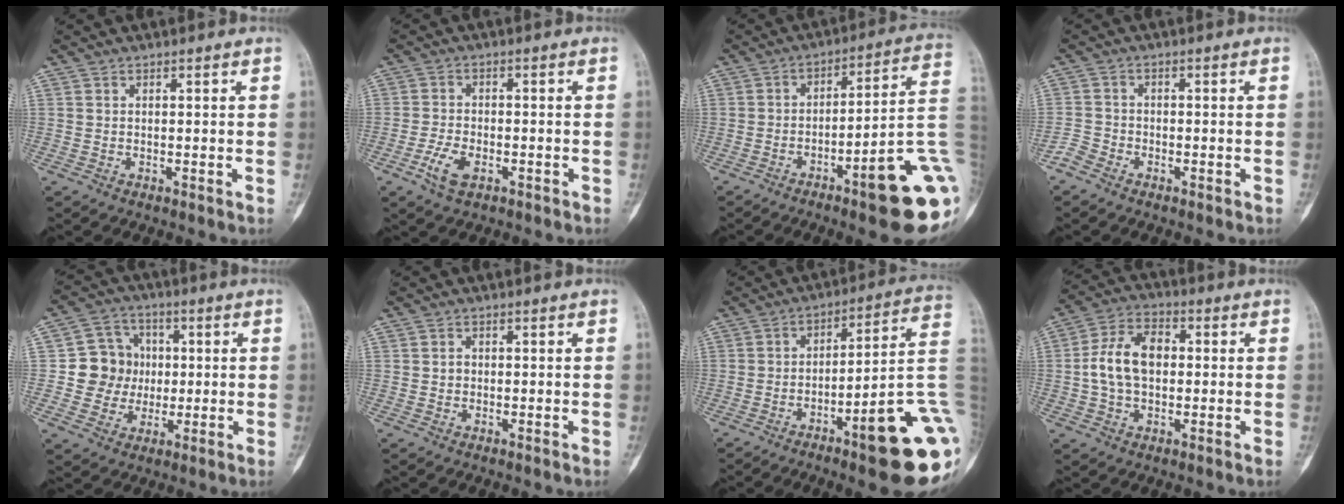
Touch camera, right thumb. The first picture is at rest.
{"total": 4.9, "force": [-2.4, 2.6, 3.4], "torque": [-0.075, 0.008, -0.042]}
{"total": 18.9, "force": [-6.8, 3.3, 17.3], "torque": [-0.164, 0.045, -0.087]}
{"total": 2.6, "force": [-2.1, 1.4, 0.3], "torque": [-0.006, 0.006, -0.046]}
{"total": 9.8, "force": [0.2, 9.4, 2.9], "torque": [-0.004, 0.016, 0.002]}
{"total": 0.9, "force": [-0.1, 0.8, 0.3], "torque": [-0.001, 0.003, -0.001]}
{"total": 21.0, "force": [-7.6, 3.6, 19.2], "torque": [-0.190, 0.046, -0.099]}
{"total": 10.4, "force": [0.3, 6.8, 7.8], "torque": [-0.144, 0.027, 0.001]}